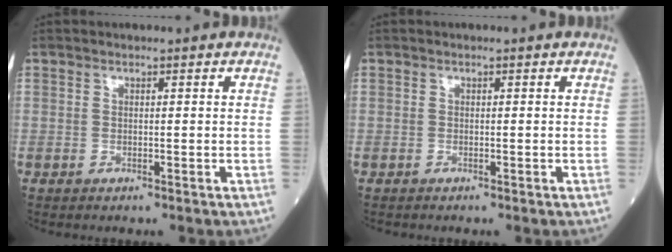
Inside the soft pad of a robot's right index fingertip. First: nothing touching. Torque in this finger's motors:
{"motor_torque": [-1.95, 0.11, -1.05, -0.21]}